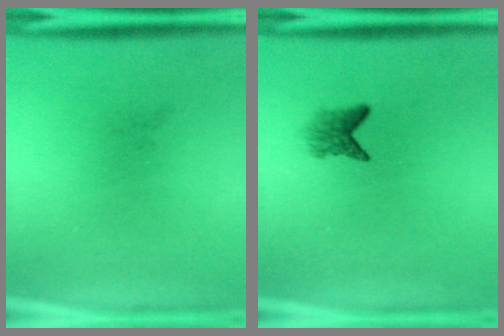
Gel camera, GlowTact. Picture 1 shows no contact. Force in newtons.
{"total": 2.2}